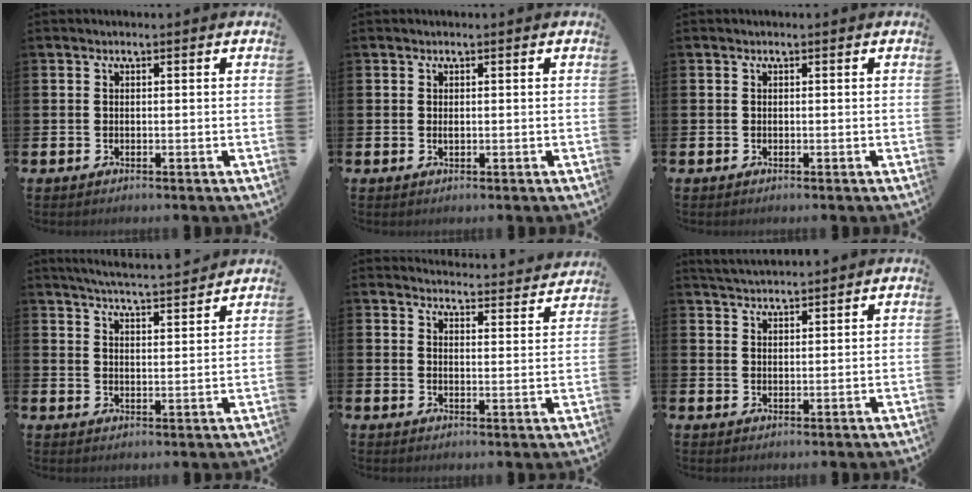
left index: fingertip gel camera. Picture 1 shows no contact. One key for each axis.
{"total": 0.6, "fx": 0.1, "fy": 0.2, "fz": 0.5, "tx": -0.005, "ty": -0.001, "tz": 0.001}
{"total": 0.0}
{"total": 5.3, "fx": 5.2, "fy": -0.2, "fz": 1.0, "tx": -0.031, "ty": -0.034, "tz": 0.091}
{"total": 4.1, "fx": 4.1, "fy": 0.3, "fz": 0.2, "tx": -0.005, "ty": -0.036, "tz": 0.069}
{"total": 3.2, "fx": 3.2, "fy": 0.2, "fz": 0.3, "tx": -0.013, "ty": -0.013, "tz": 0.059}